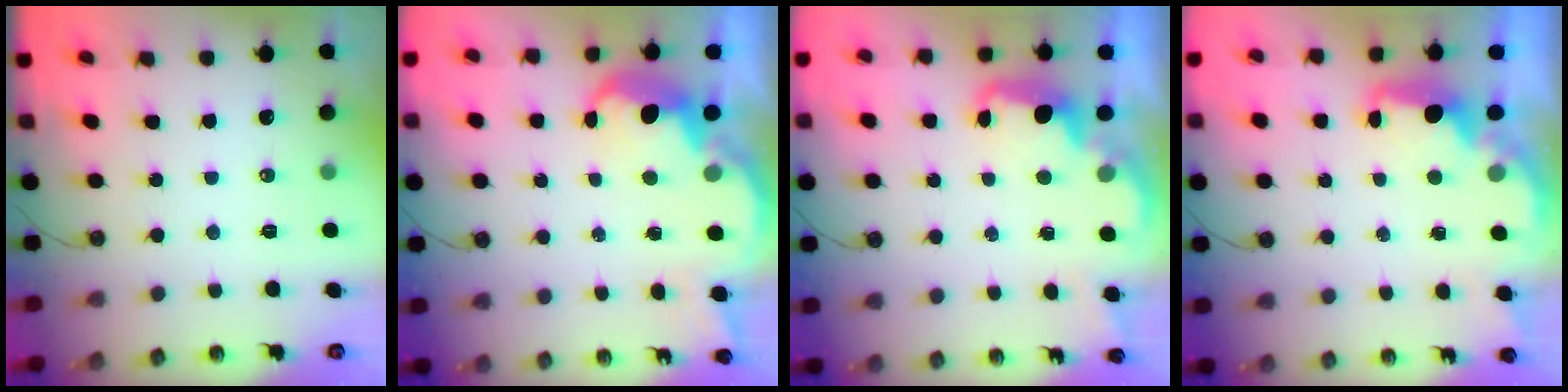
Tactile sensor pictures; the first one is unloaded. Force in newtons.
{"total": 6.9, "press": 6.9, "slide": 0.6}
{"total": 2.8, "press": 2.7, "slide": 0.6}
{"total": 2.5, "press": 2.4, "slide": 0.7}